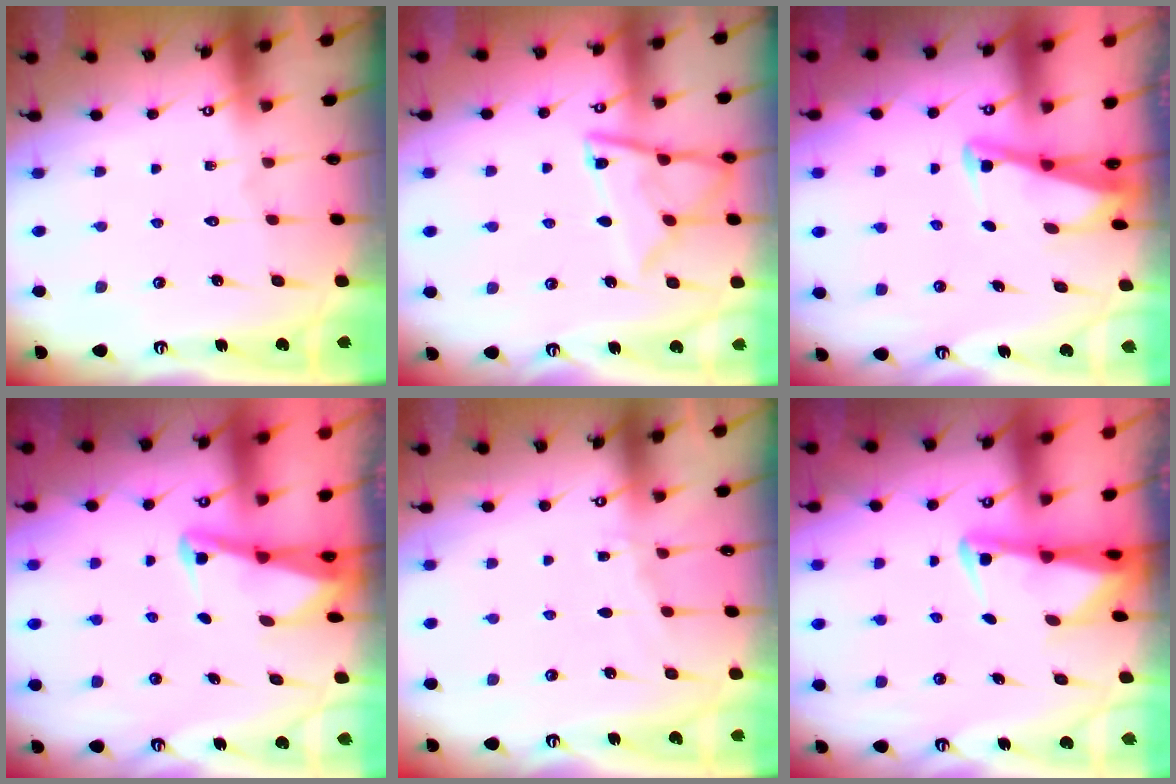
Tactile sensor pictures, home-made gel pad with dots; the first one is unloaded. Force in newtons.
{"total": 12.5, "press": 12.4, "slide": 1.2}
{"total": 2.8, "press": 2.8, "slide": 0.3}
{"total": 2.5, "press": 2.5, "slide": 0.6}
{"total": 2.9, "press": 2.9, "slide": 0.3}
{"total": 2.1, "press": 2.1, "slide": 0.5}